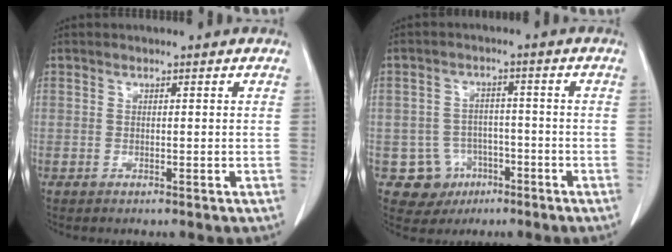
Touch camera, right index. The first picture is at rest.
{"total": 6.2, "force": [-2.5, 5.7, 0.5], "torque": [-0.004, 0.012, -0.031]}